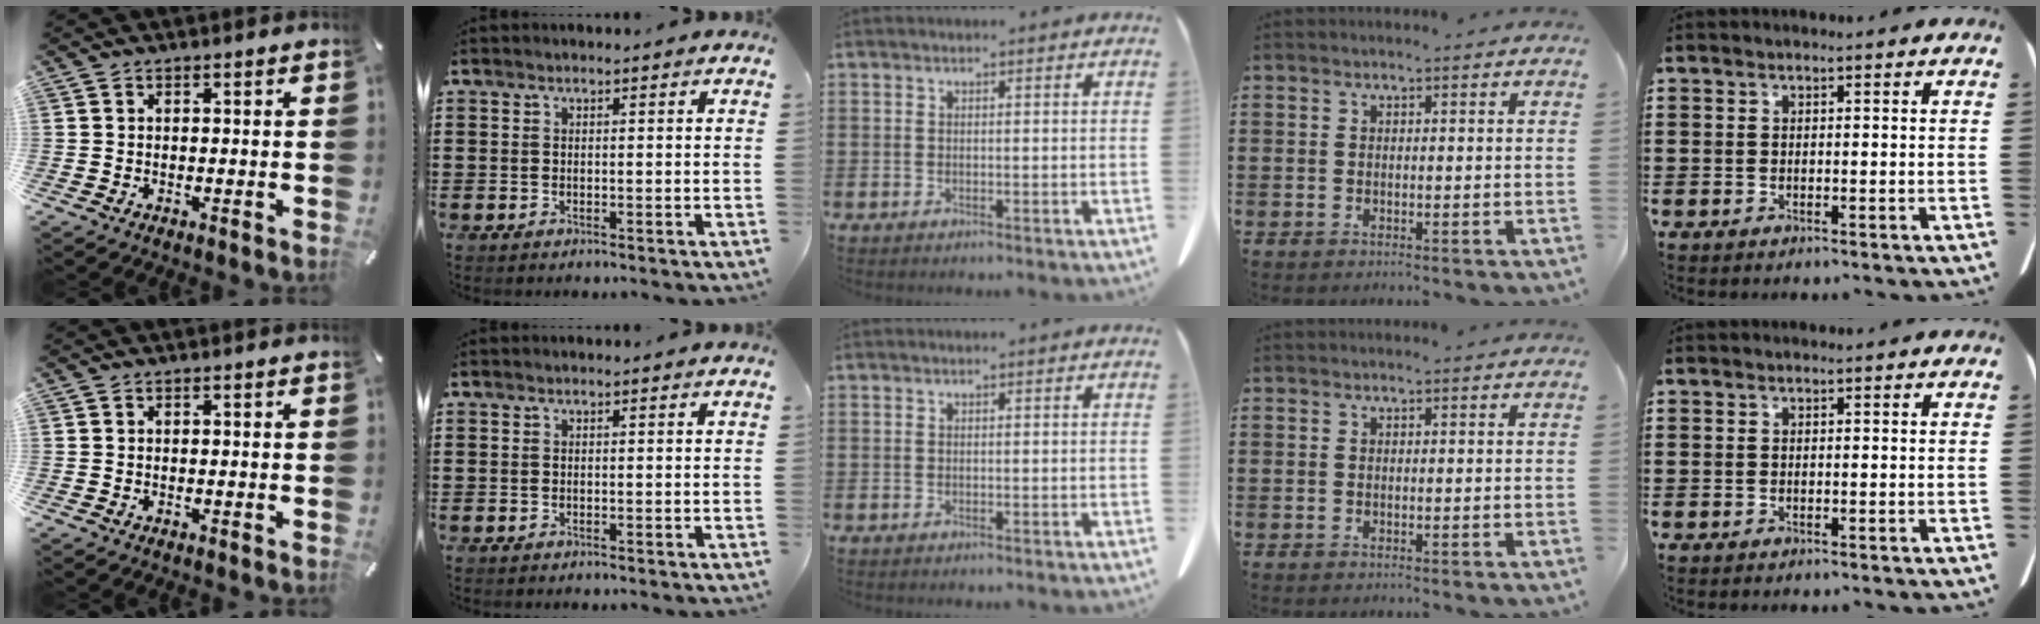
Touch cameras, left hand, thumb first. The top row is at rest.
{}